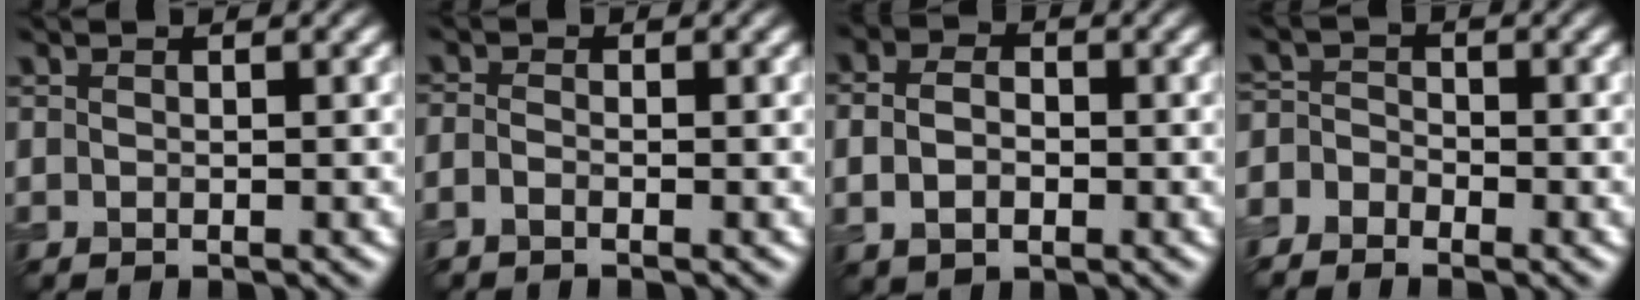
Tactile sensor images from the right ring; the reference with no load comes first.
{"total": 1.0, "force": [-0.6, 0.4, 0.7], "torque": [-0.018, -0.002, -0.016]}
{"total": 3.6, "force": [-0.1, 2.7, 2.5], "torque": [-0.044, 0.002, -0.006]}
{"total": 2.5, "force": [-1.9, 1.5, 0.6], "torque": [-0.001, 0.004, -0.044]}